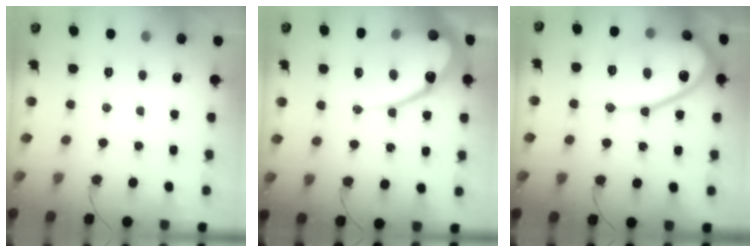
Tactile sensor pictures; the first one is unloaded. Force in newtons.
{"total": 16.8, "press": 16.8, "slide": 1.1}
{"total": 15.3, "press": 15.2, "slide": 1.1}